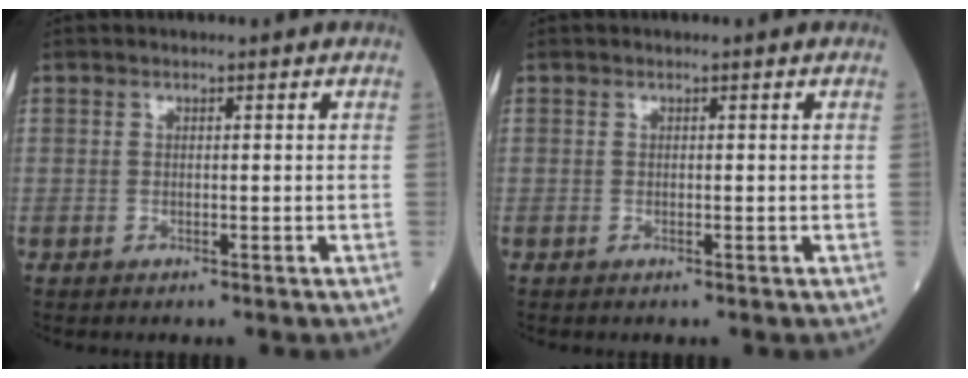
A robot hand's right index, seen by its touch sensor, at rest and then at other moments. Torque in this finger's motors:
{"motor_torque": [0.01, 0.00, -0.04, -0.01]}